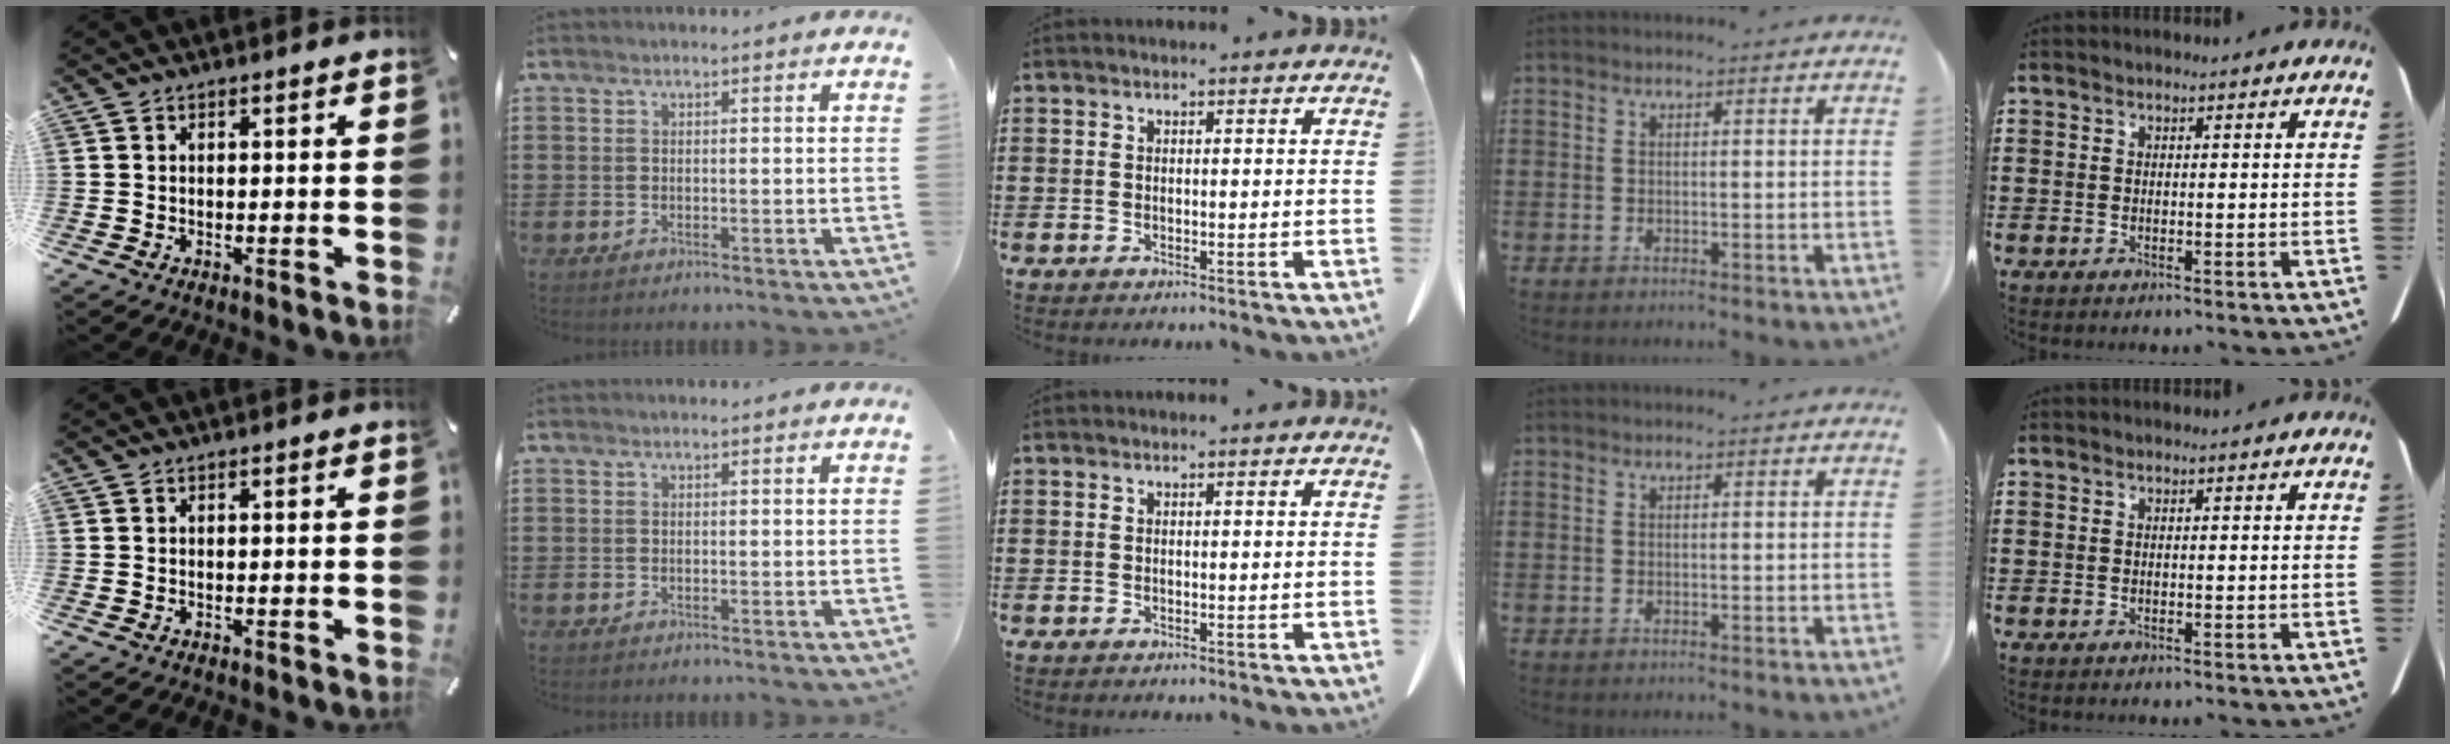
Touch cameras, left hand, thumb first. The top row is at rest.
{}